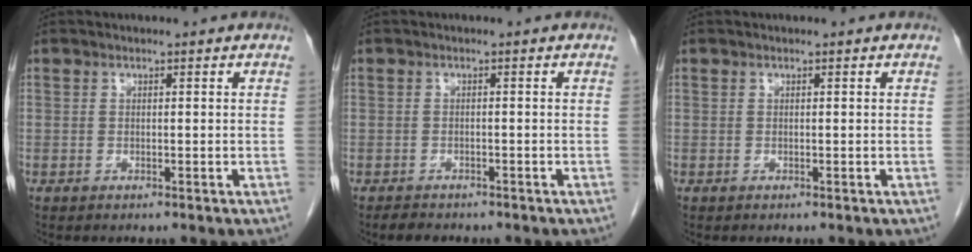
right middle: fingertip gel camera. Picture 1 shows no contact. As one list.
[{"total": 2.4, "force": [-2.1, 1.0, 0.7], "torque": [-0.020, -0.002, -0.028]}, {"total": 0.0}]